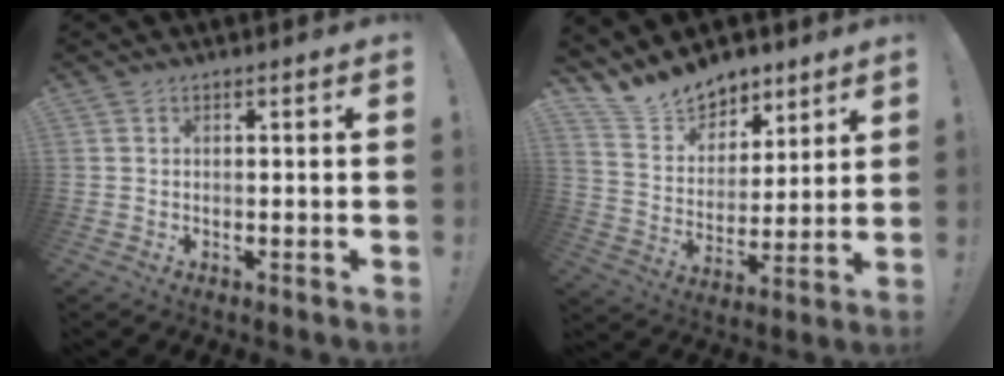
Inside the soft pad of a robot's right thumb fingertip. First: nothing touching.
{"total": 13.9, "force": [12.0, 6.7, 2.4], "torque": [-0.058, -0.095, 0.228]}